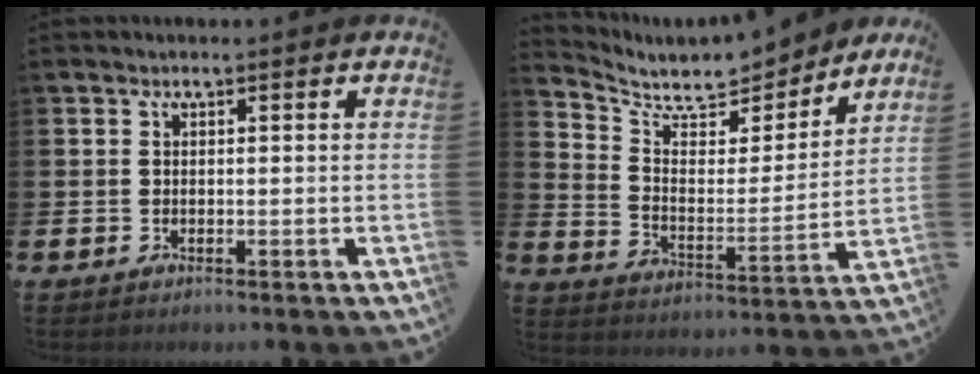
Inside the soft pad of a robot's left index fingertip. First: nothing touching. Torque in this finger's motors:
{"motor_torque": [-0.03, -0.78, 0.12, 0.07]}